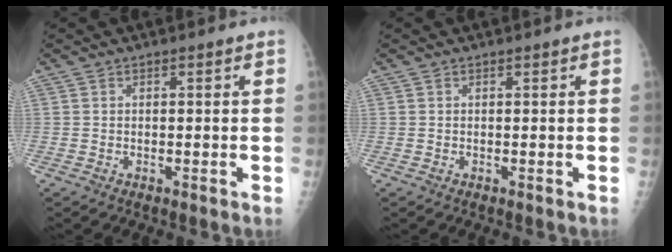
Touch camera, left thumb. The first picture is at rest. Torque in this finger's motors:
{"motor_torque": [0.01, 0.00, 0.03, -0.03, 0.01]}